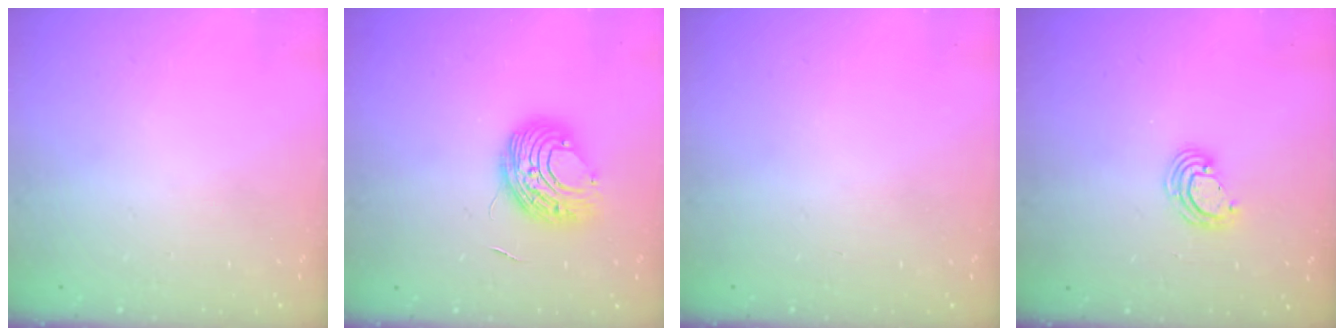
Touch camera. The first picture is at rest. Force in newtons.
{"total": 8.8, "press": 8.8, "slide": 0.6}
{"total": 0.0}
{"total": 4.8, "press": 4.8, "slide": 0.2}